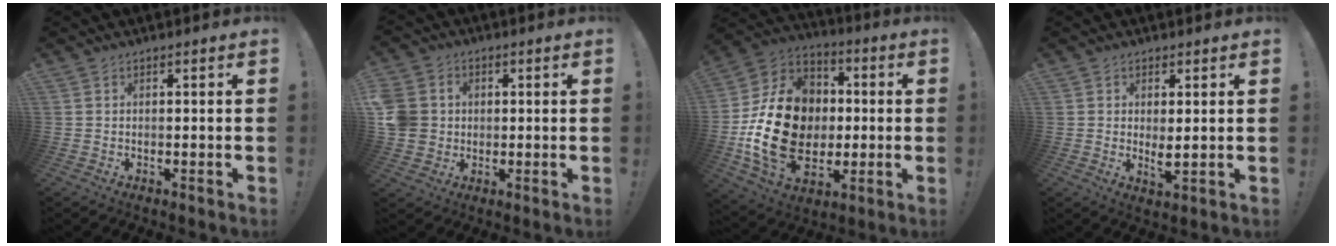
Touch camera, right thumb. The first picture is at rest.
{"total": 8.1, "force": [0.6, 7.5, 3.1], "torque": [-0.079, 0.004, 0.013]}
{"total": 24.0, "force": [-2.3, 17.9, 15.8], "torque": [-0.291, 0.025, -0.016]}
{"total": 3.5, "force": [1.1, 1.5, 3.0], "torque": [-0.032, -0.014, 0.018]}